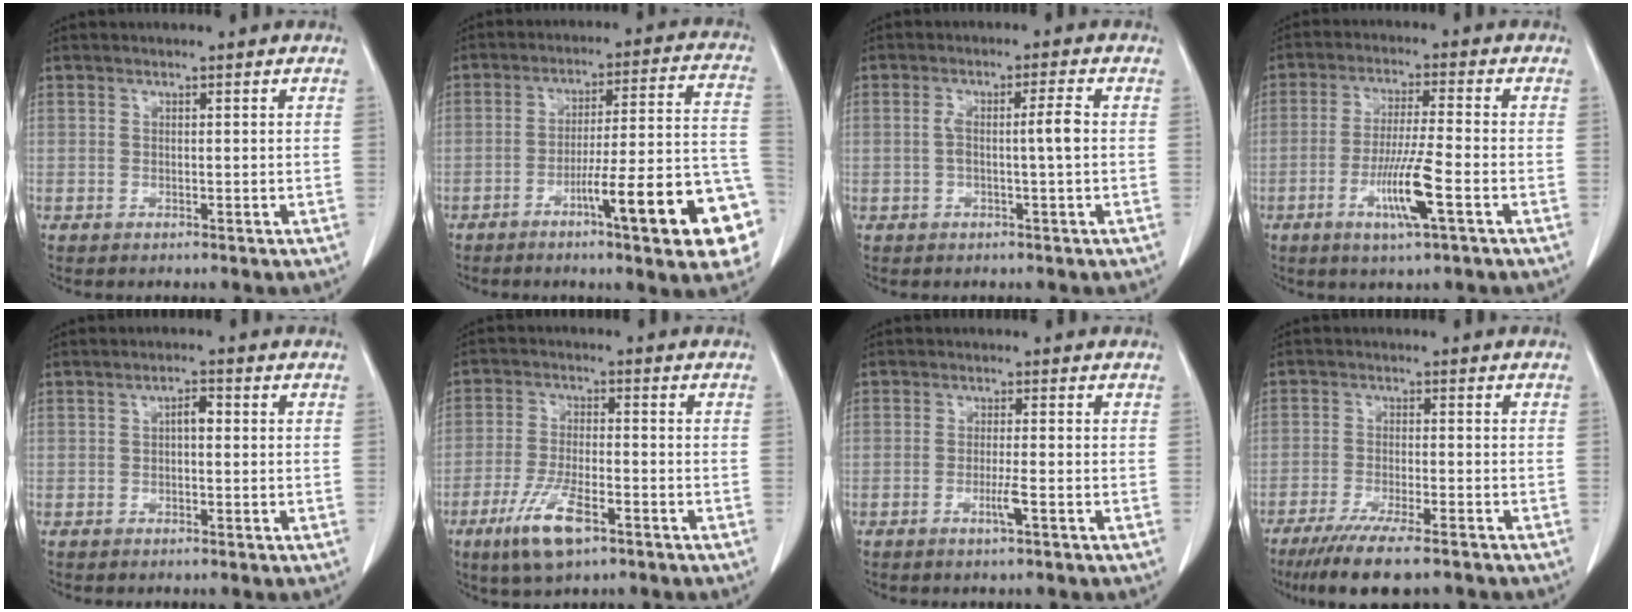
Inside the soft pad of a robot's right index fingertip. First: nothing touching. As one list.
[{"total": 17.6, "force": [-7.6, 1.1, 15.8], "torque": [-0.155, 0.015, -0.105]}, {"total": 4.0, "force": [-0.2, -0.2, 4.0], "torque": [-0.077, 0.011, 0.000]}, {"total": 8.6, "force": [-3.3, -0.2, 7.9], "torque": [-0.151, -0.014, -0.061]}, {"total": 2.1, "force": [0.1, 0.9, 1.9], "torque": [-0.028, 0.007, 0.000]}, {"total": 8.8, "force": [-4.9, 2.2, 7.0], "torque": [-0.141, -0.016, -0.086]}, {"total": 2.5, "force": [-1.1, -0.3, 2.2], "torque": [-0.044, -0.004, -0.022]}, {"total": 10.6, "force": [-8.3, 1.0, 6.6], "torque": [-0.101, -0.023, -0.128]}]